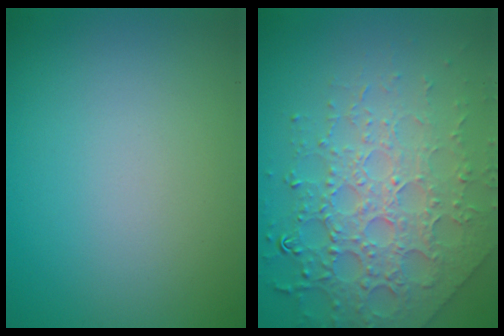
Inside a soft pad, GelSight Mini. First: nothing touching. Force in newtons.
{"total": 7.8, "press": 5.6, "slide": 5.5}